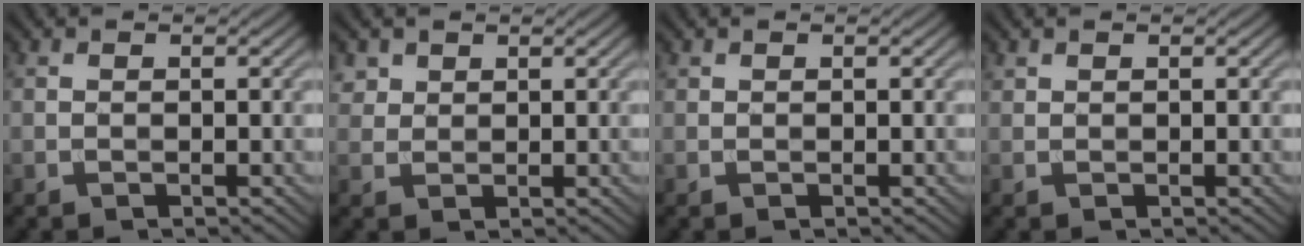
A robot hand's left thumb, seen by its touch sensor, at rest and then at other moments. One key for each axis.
{"total": 1.9, "fx": 1.3, "fy": 1.4, "fz": 0.4, "tx": -0.013, "ty": 0.000, "tz": 0.029}
{"total": 0.0}
{"total": 0.6, "fx": 0.5, "fy": 0.2, "fz": 0.1, "tx": -0.005, "ty": 0.000, "tz": 0.014}